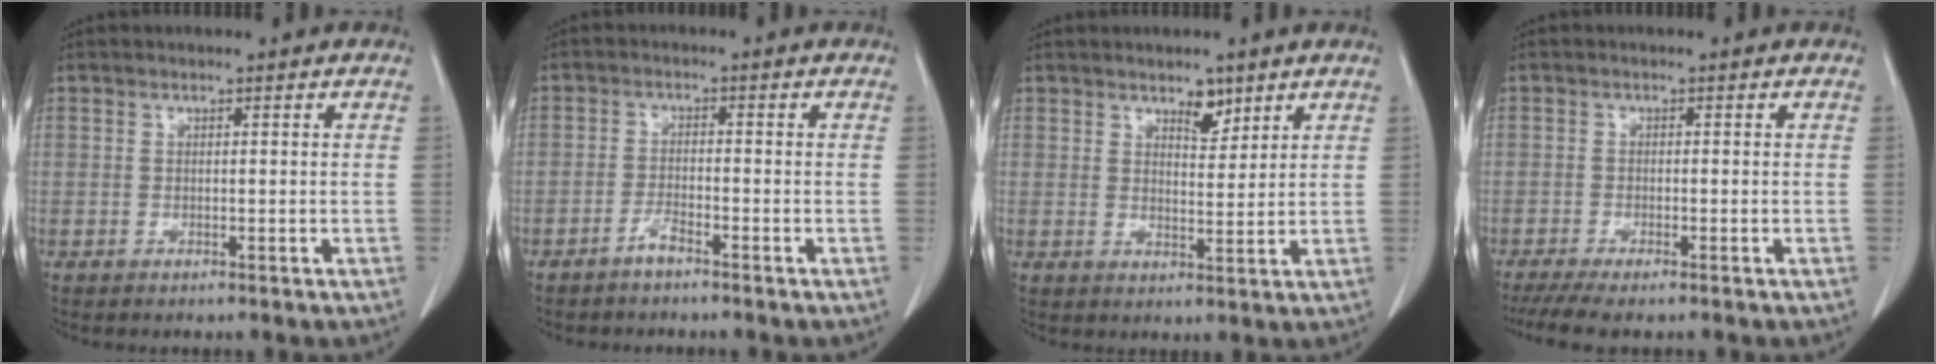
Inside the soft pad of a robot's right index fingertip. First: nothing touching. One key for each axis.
{"total": 2.1, "fx": -1.8, "fy": 0.1, "fz": 1.2, "tx": -0.028, "ty": -0.002, "tz": -0.033}
{"total": 3.3, "fx": 2.4, "fy": 1.4, "fz": 1.8, "tx": -0.025, "ty": -0.005, "tz": 0.040}
{"total": 6.0, "fx": -4.8, "fy": 0.6, "fz": 3.5, "tx": -0.052, "ty": -0.014, "tz": -0.078}